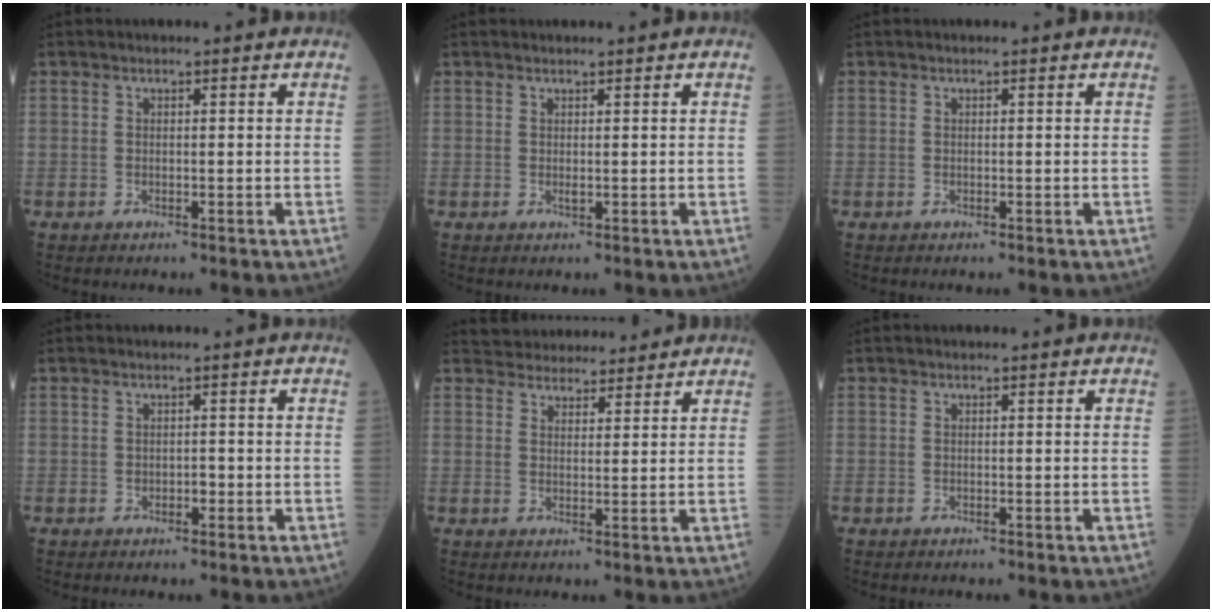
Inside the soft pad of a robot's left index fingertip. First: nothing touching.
{"total": 1.3, "force": [0.9, 0.3, 0.9], "torque": [-0.020, 0.002, 0.016]}
{"total": 0.0}
{"total": 0.8, "force": [-0.4, 0.6, 0.4], "torque": [-0.008, -0.002, -0.006]}
{"total": 9.3, "force": [8.8, 2.6, 1.5], "torque": [-0.015, 0.019, 0.122]}
{"total": 0.0}